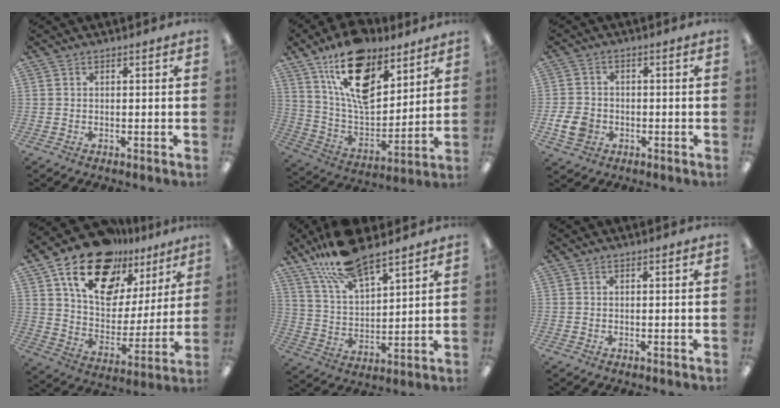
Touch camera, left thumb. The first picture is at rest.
{"total": 19.0, "force": [12.4, 9.7, 10.6], "torque": [-0.185, -0.067, 0.222]}
{"total": 6.2, "force": [-1.7, 4.9, 3.2], "torque": [-0.070, 0.003, -0.033]}
{"total": 20.4, "force": [13.4, 11.4, 10.3], "torque": [-0.177, -0.074, 0.240]}
{"total": 15.0, "force": [11.9, 4.5, 7.9], "torque": [-0.168, -0.053, 0.216]}
{"total": 0.0}